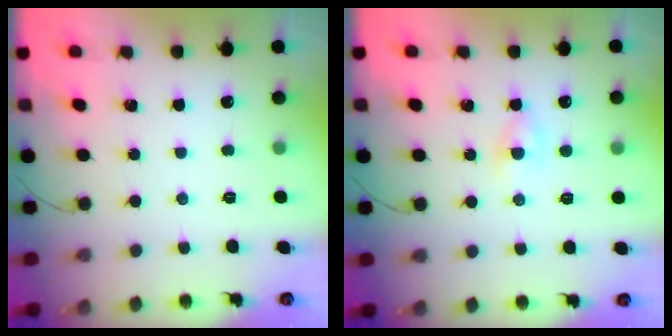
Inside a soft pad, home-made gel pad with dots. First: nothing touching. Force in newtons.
{"total": 2.2, "press": 2.1, "slide": 0.9}